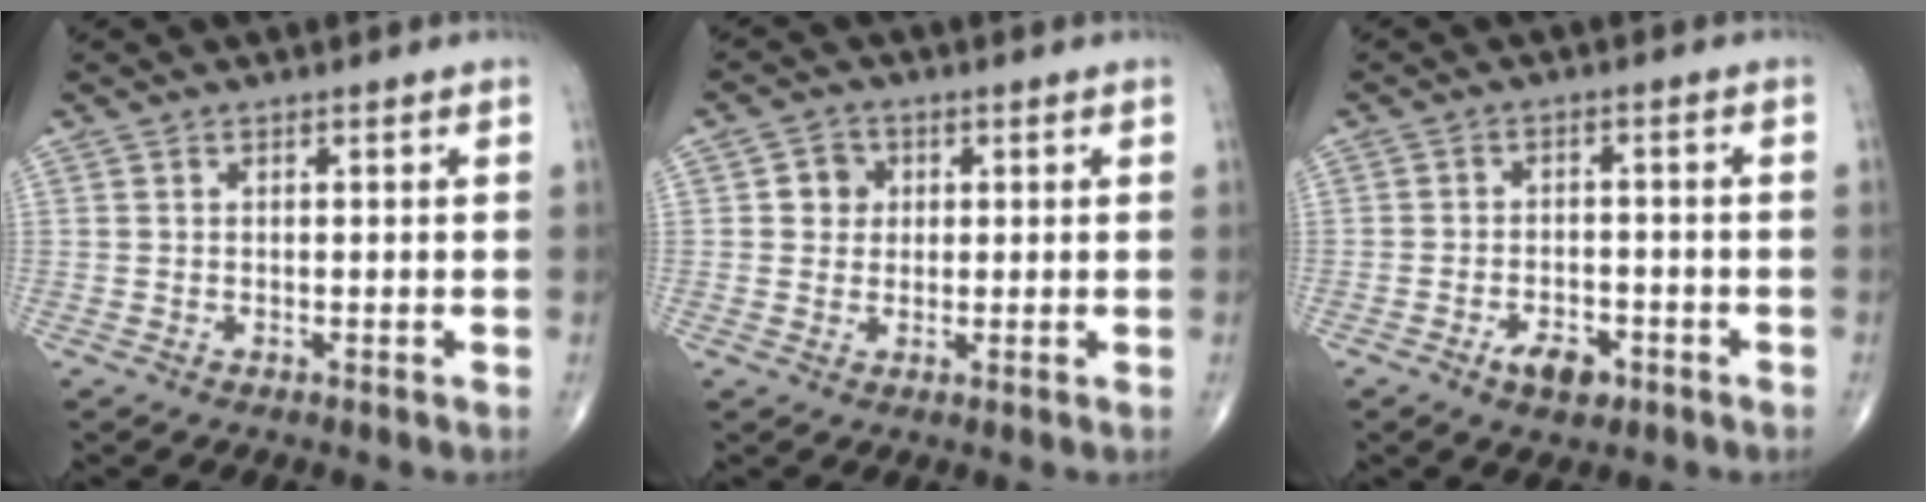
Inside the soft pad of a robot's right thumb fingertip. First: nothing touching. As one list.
[{"total": 3.8, "force": [0.7, 3.5, 1.4], "torque": [0.001, 0.003, 0.006]}, {"total": 5.3, "force": [-2.9, 2.9, 3.3], "torque": [-0.043, 0.014, -0.047]}]